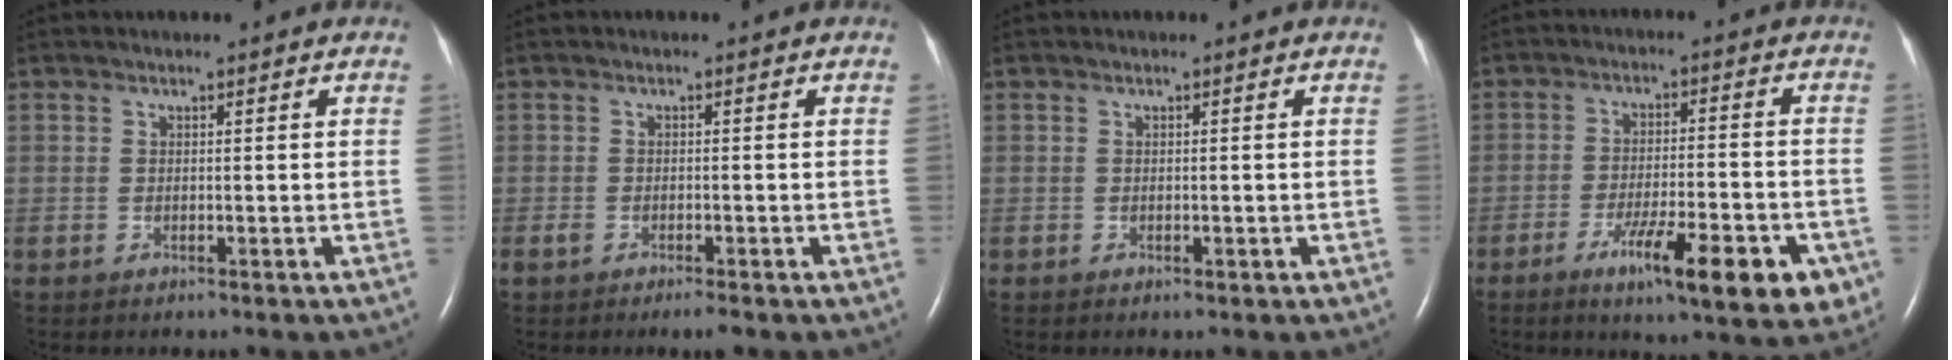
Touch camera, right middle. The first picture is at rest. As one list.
[{"total": 2.3, "force": [-1.6, 0.5, 1.5], "torque": [-0.032, -0.005, -0.025]}, {"total": 0.5, "force": [-0.2, 0.3, 0.4], "torque": [-0.006, -0.001, -0.002]}, {"total": 13.4, "force": [-6.7, 2.7, 11.3], "torque": [-0.141, -0.008, -0.091]}]